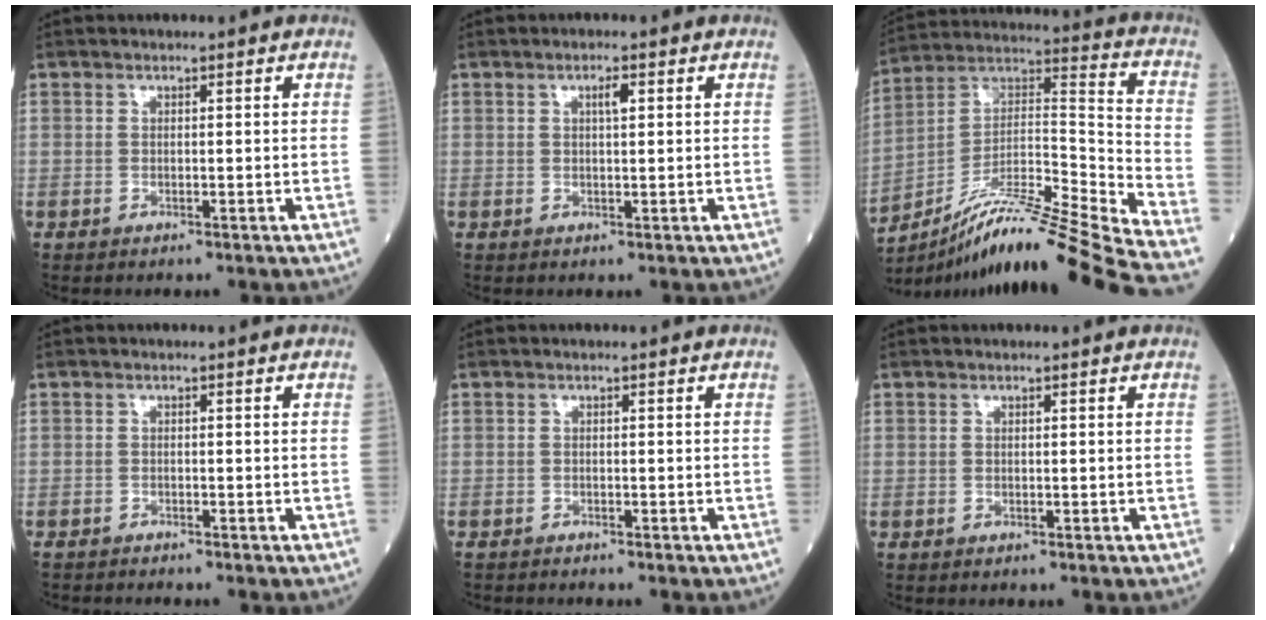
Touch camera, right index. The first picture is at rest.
{"total": 1.7, "force": [0.6, 0.3, 1.6], "torque": [-0.026, 0.001, 0.009]}
{"total": 23.9, "force": [-19.9, -2.4, 13.0], "torque": [-0.193, 0.004, -0.338]}
{"total": 2.2, "force": [-2.1, 0.1, 0.2], "torque": [-0.004, -0.006, -0.036]}
{"total": 1.5, "force": [-1.5, 0.1, 0.1], "torque": [-0.005, -0.004, -0.026]}
{"total": 0.0}